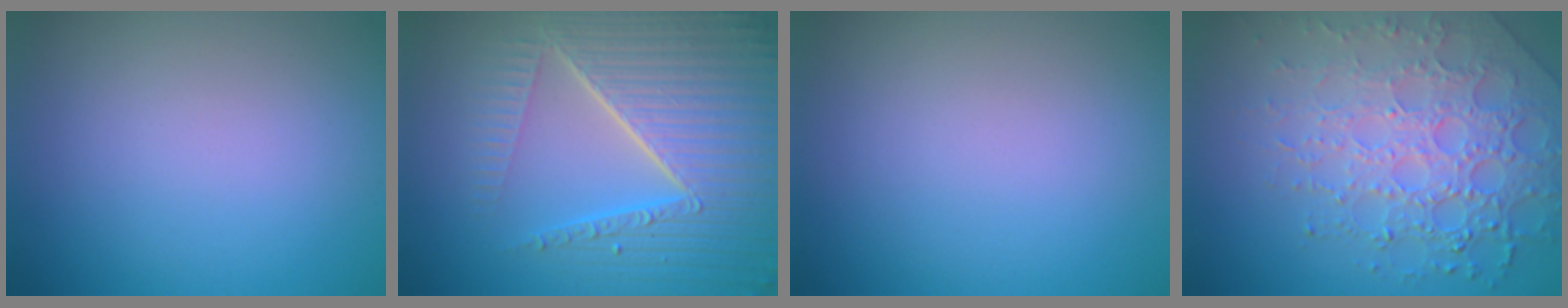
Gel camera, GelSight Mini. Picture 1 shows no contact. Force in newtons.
{"total": 8.9, "press": 5.9, "slide": 6.7}
{"total": 0.0}
{"total": 7.9, "press": 5.5, "slide": 5.7}